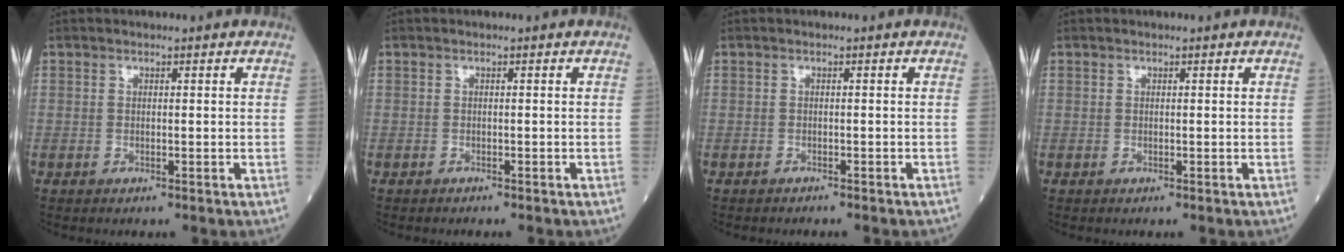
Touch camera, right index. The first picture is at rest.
{"total": 1.5, "force": [-1.3, 0.4, 0.5], "torque": [-0.014, -0.003, -0.015]}
{"total": 2.6, "force": [-2.3, 0.6, 1.0], "torque": [-0.021, -0.003, -0.024]}
{"total": 0.0}